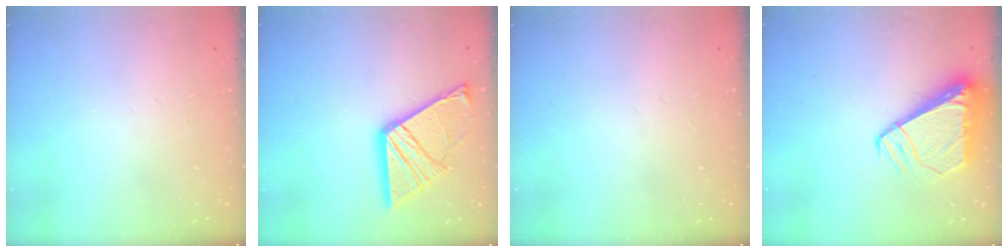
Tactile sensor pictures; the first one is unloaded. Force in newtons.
{"total": 16.2, "press": 16.1, "slide": 1.4}
{"total": 0.0}
{"total": 9.1, "press": 9.1, "slide": 1.1}